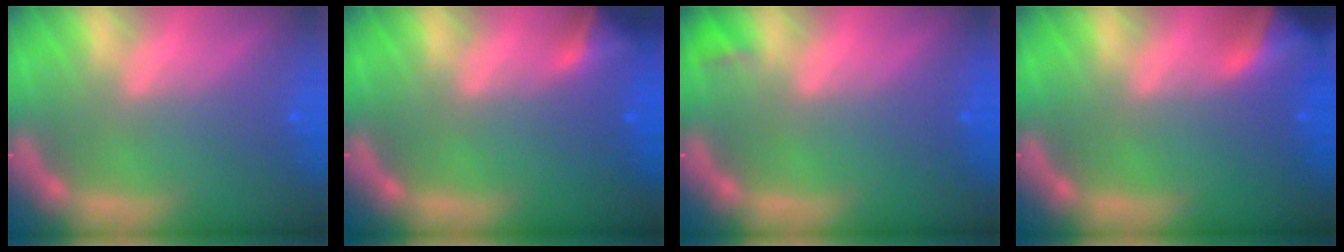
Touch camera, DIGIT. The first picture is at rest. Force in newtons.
{"total": 2.9}
{"total": 0.9}
{"total": 5.4}